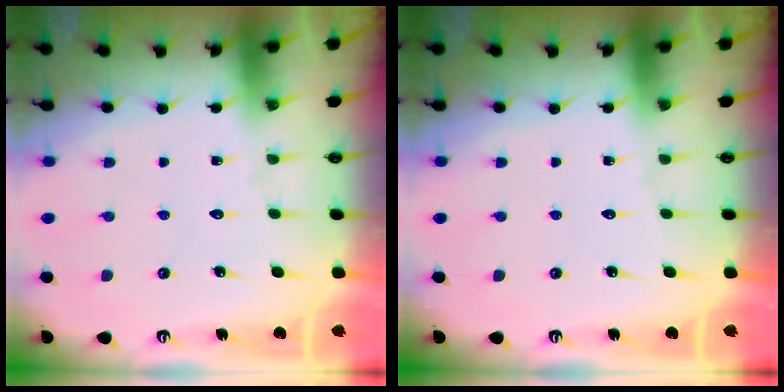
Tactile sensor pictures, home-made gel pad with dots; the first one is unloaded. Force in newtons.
{"total": 0.0}